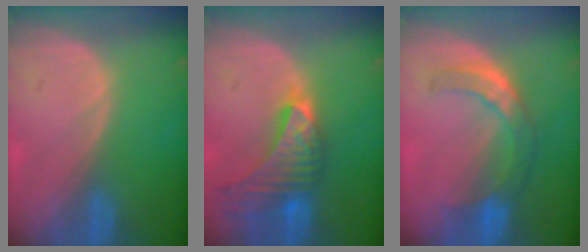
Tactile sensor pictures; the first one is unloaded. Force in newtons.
{"total": 9.5, "press": 8.5, "slide": 4.3}
{"total": 7.6, "press": 6.5, "slide": 4.0}